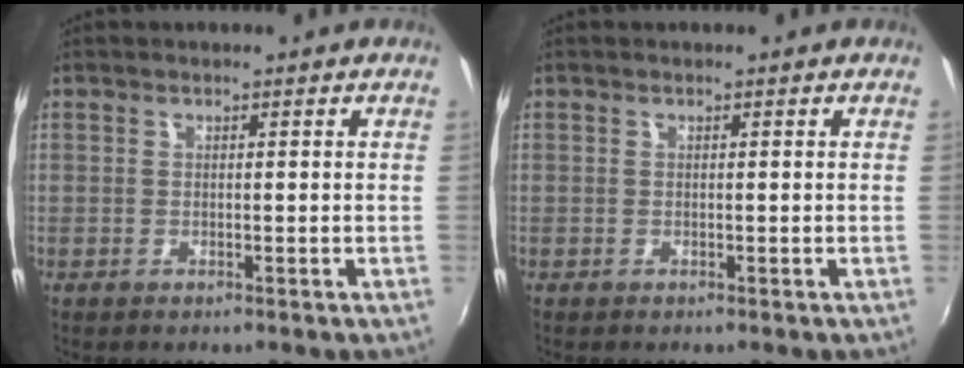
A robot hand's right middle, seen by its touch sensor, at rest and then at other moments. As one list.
[{"total": 0.0}]